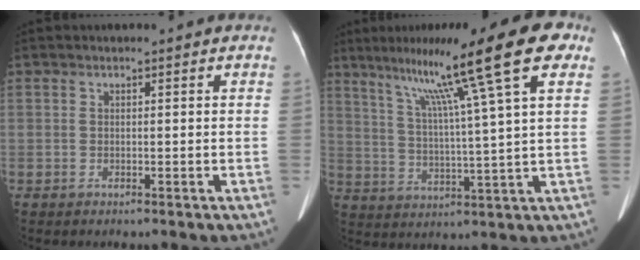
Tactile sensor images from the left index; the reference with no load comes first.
{"total": 16.1, "force": [8.8, -1.0, 13.4], "torque": [-0.204, 0.013, 0.126]}